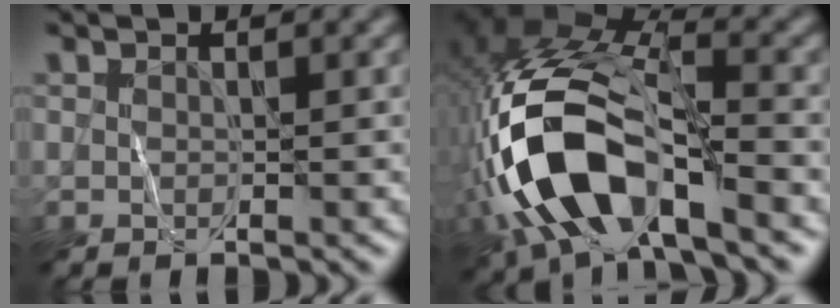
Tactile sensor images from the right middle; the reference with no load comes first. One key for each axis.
{"total": 12.9, "fx": -5.1, "fy": 6.0, "fz": 10.3, "tx": -0.227, "ty": -0.007, "tz": -0.096}